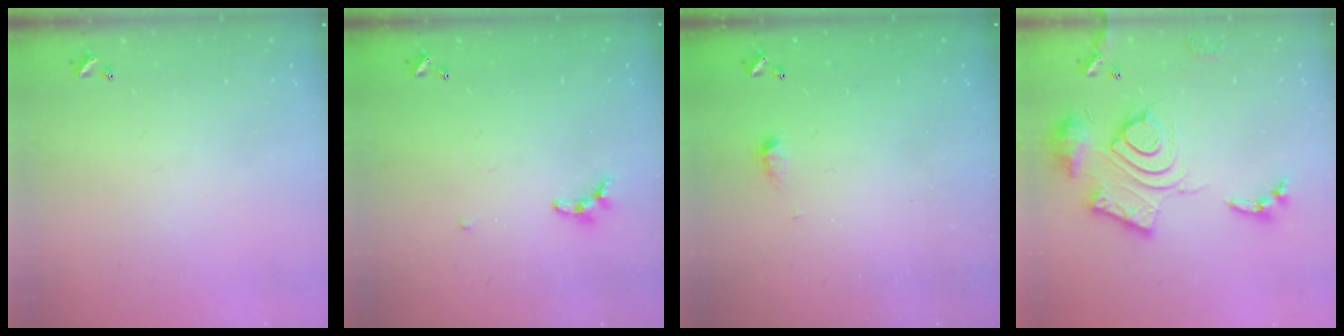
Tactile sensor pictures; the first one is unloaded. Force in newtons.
{"total": 5.5, "press": 5.5, "slide": 0.4}
{"total": 3.4, "press": 3.4, "slide": 0.4}
{"total": 20.0, "press": 19.9, "slide": 1.9}